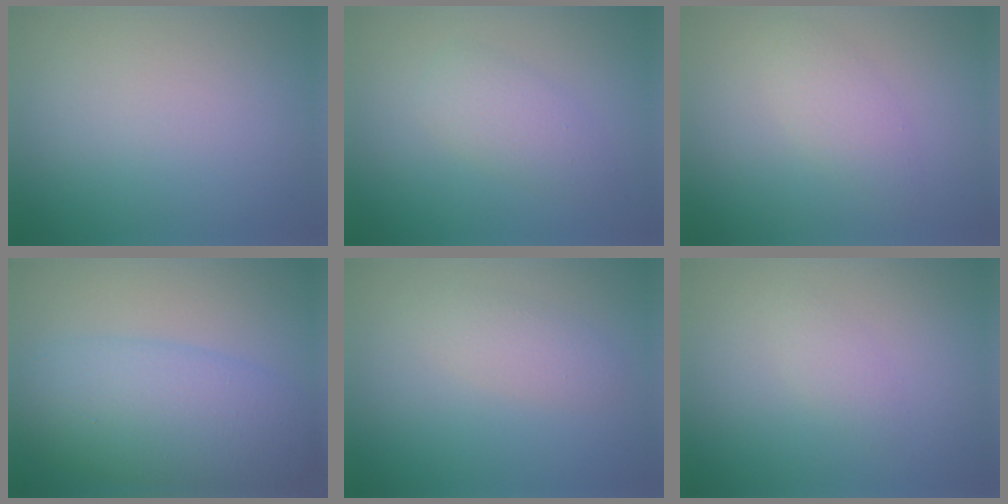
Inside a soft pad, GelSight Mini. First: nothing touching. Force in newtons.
{"total": 2.7, "press": 2.7, "slide": 0.1}
{"total": 2.2, "press": 2.2, "slide": 0.0}
{"total": 8.1, "press": 8.1, "slide": 0.0}
{"total": 1.9, "press": 1.9, "slide": 0.1}
{"total": 1.2, "press": 1.2, "slide": 0.1}